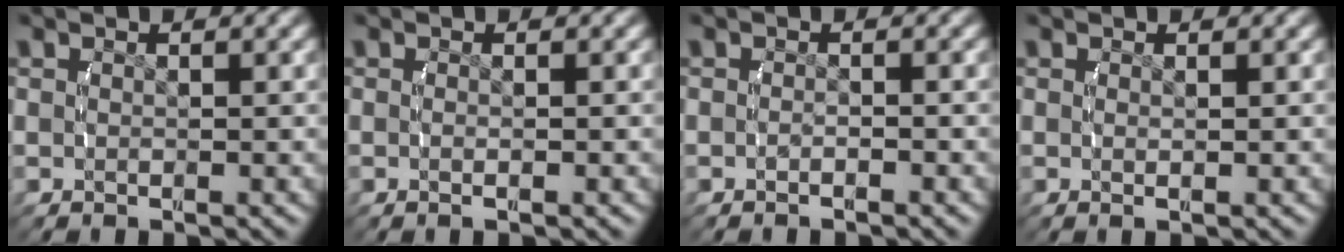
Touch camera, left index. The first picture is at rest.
{"total": 0.9, "force": [-0.5, -0.2, 0.6], "torque": [-0.018, -0.005, -0.007]}
{"total": 1.0, "force": [-0.9, -0.2, 0.3], "torque": [-0.008, -0.002, -0.016]}
{"total": 0.6, "force": [0.0, -0.3, 0.5], "torque": [-0.014, -0.007, 0.003]}